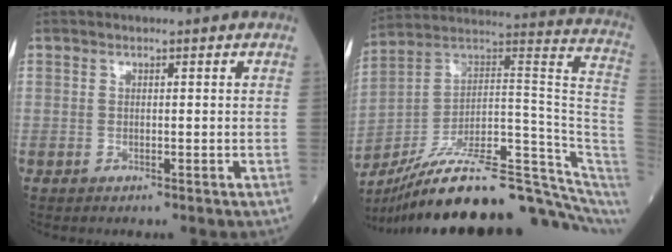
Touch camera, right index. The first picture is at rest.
{"total": 28.0, "force": [-20.4, 4.6, 18.6], "torque": [-0.211, 0.040, -0.313]}